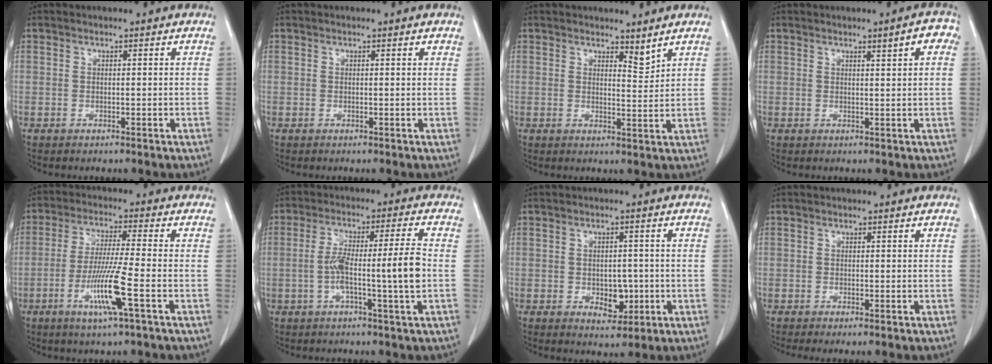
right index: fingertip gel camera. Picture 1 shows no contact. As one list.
[{"total": 0.6, "force": [0.4, 0.1, 0.4], "torque": [-0.004, 0.000, 0.003]}, {"total": 2.6, "force": [2.3, 0.5, 1.1], "torque": [-0.016, -0.013, 0.041]}, {"total": 3.4, "force": [1.5, 0.5, 3.0], "torque": [-0.036, 0.006, 0.018]}, {"total": 9.3, "force": [-3.4, -0.7, 8.7], "torque": [-0.170, -0.016, -0.067]}, {"total": 9.6, "force": [-1.5, -0.6, 9.4], "torque": [-0.169, 0.012, -0.028]}, {"total": 4.4, "force": [-1.0, 2.7, 3.3], "torque": [-0.039, 0.000, -0.005]}, {"total": 1.0, "force": [-0.3, 0.1, 1.0], "torque": [-0.019, -0.004, -0.001]}]